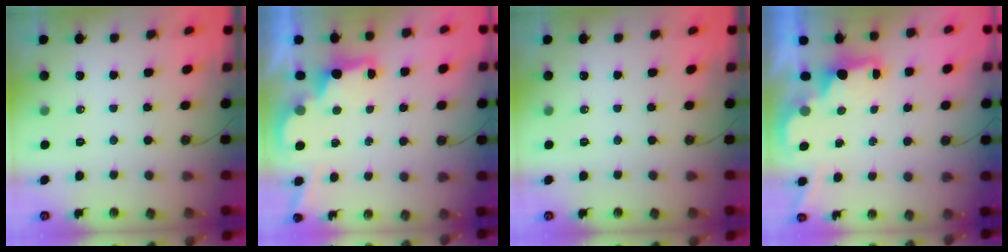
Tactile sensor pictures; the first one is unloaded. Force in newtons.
{"total": 2.5, "press": 2.4, "slide": 0.7}
{"total": 0.0}
{"total": 1.7, "press": 1.6, "slide": 0.7}